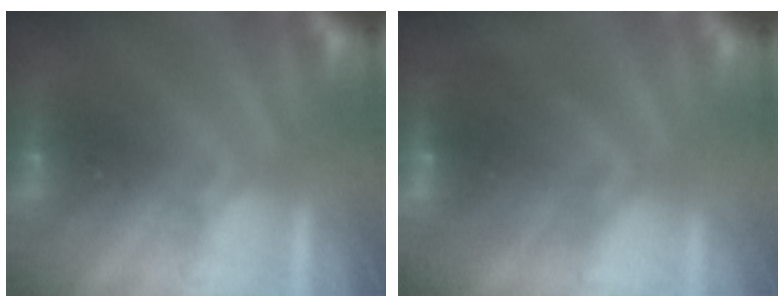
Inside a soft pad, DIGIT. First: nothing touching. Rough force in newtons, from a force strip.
{"total": 7.4}